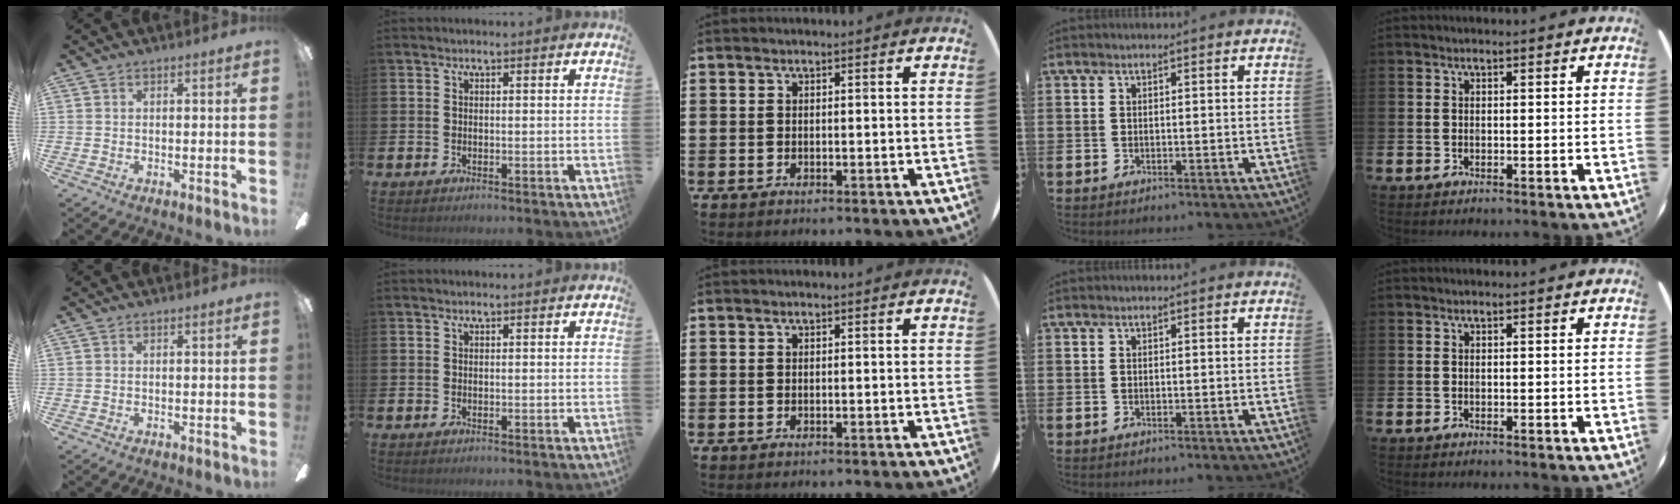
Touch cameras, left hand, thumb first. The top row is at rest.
{}